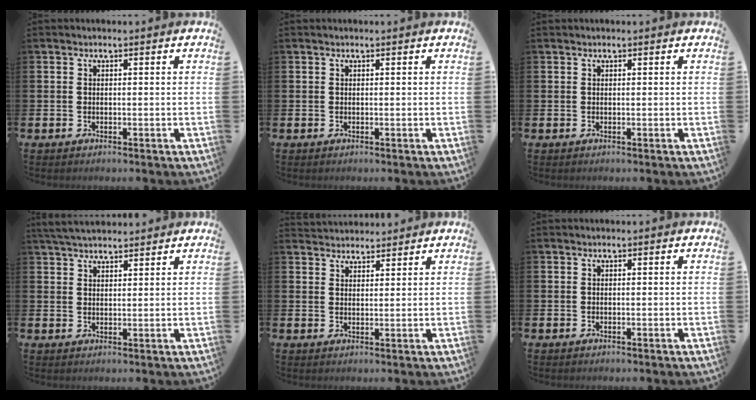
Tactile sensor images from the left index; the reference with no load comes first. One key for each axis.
{"total": 0.0}
{"total": 0.0}
{"total": 4.1, "fx": 3.9, "fy": 0.8, "fz": 1.0, "tx": -0.024, "ty": -0.013, "tz": 0.072}
{"total": 2.9, "fx": 2.8, "fy": 0.7, "fz": -0.3, "tx": 0.002, "ty": -0.011, "tz": 0.052}
{"total": 0.0}